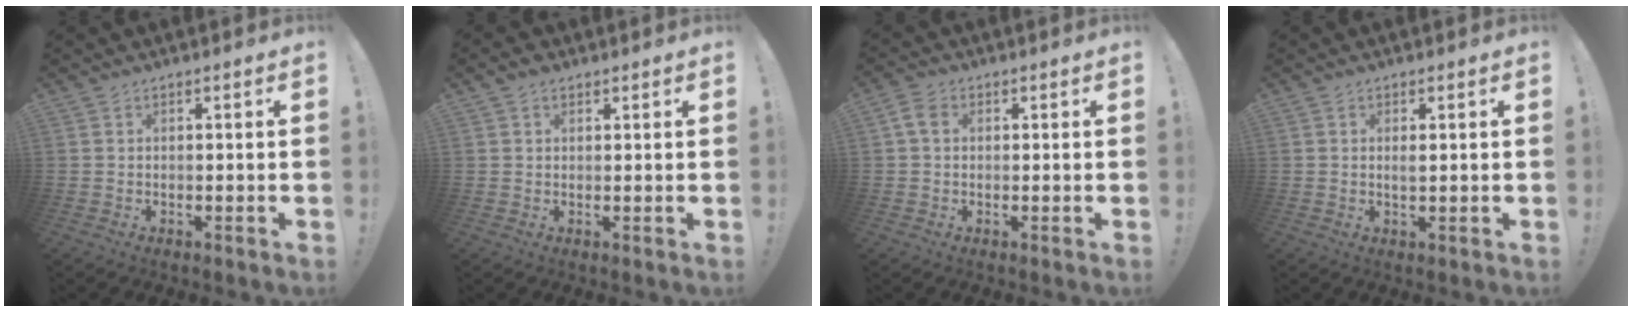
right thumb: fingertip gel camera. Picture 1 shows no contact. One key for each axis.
{"total": 1.8, "fx": 1.1, "fy": 1.2, "fz": 0.7, "tx": -0.008, "ty": -0.002, "tz": 0.021}
{"total": 5.0, "fx": 1.1, "fy": 3.8, "fz": 3.1, "tx": -0.061, "ty": 0.006, "tz": 0.022}
{"total": 1.6, "fx": 0.3, "fy": 0.4, "fz": 1.5, "tx": -0.028, "ty": -0.001, "tz": 0.004}